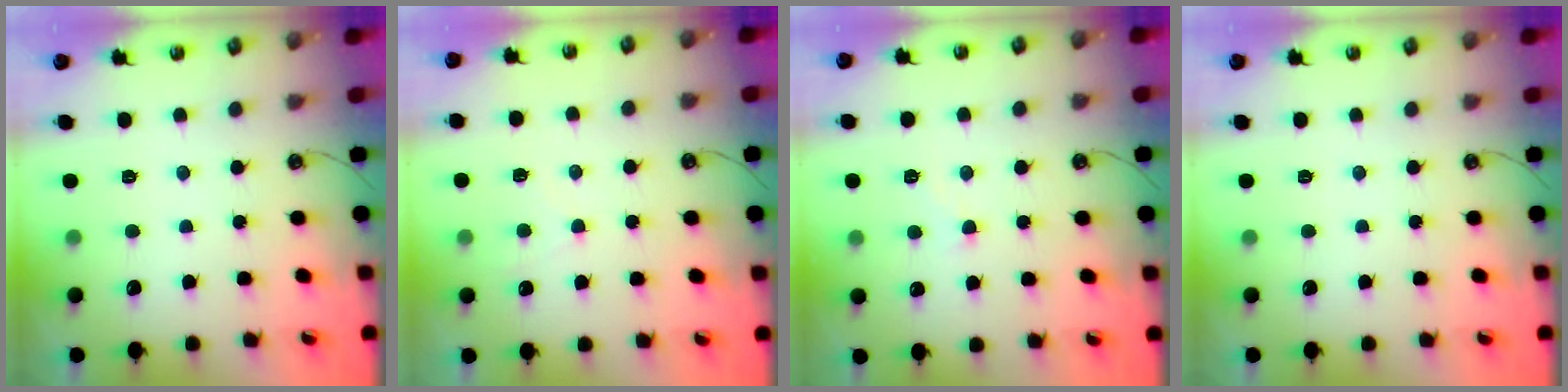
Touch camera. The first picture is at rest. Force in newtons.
{"total": 1.8, "press": 1.7, "slide": 0.4}
{"total": 1.8, "press": 1.7, "slide": 0.5}
{"total": 0.0}